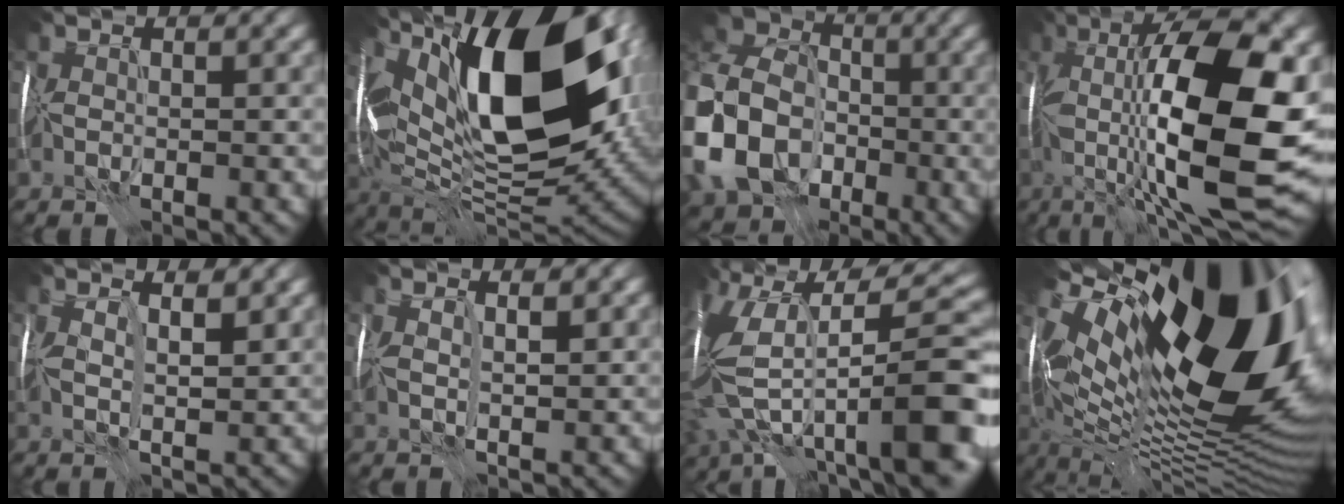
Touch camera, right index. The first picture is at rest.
{"total": 19.2, "force": [5.3, 8.0, 16.6], "torque": [-0.272, 0.021, 0.084]}
{"total": 12.9, "force": [-4.1, 9.7, 7.5], "torque": [-0.185, -0.017, -0.094]}
{"total": 17.0, "force": [0.5, 4.9, 16.2], "torque": [-0.261, 0.009, 0.013]}
{"total": 4.5, "force": [2.8, 1.4, 3.2], "torque": [-0.050, 0.010, 0.034]}
{"total": 3.2, "force": [2.0, 0.9, 2.3], "torque": [-0.035, 0.009, 0.021]}
{"total": 15.3, "force": [-0.6, 7.6, 13.2], "torque": [-0.257, 0.012, 0.009]}
{"total": 20.1, "force": [4.0, 9.9, 17.1], "torque": [-0.313, 0.013, 0.068]}